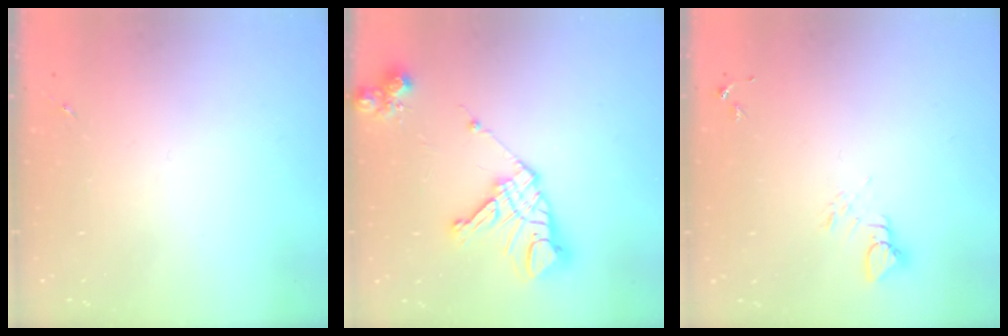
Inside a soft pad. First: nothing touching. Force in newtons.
{"total": 16.3, "press": 16.2, "slide": 1.8}
{"total": 3.8, "press": 3.8, "slide": 0.2}